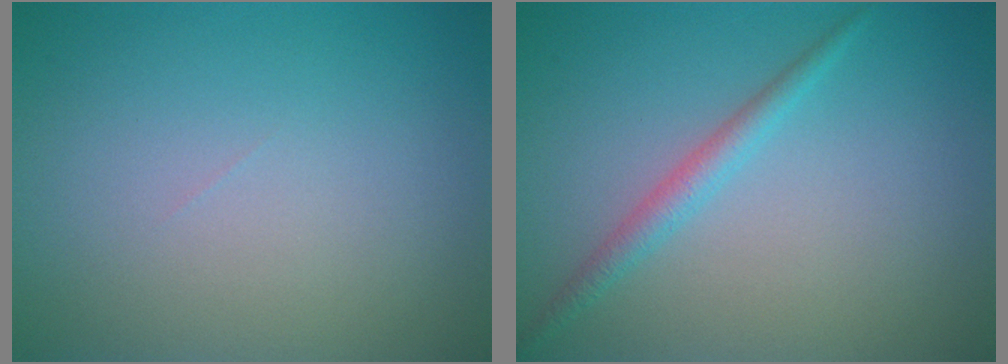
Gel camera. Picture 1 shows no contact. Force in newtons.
{"total": 1.8, "press": 1.8, "slide": 0.1}